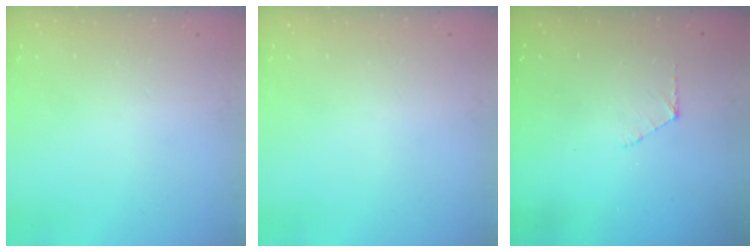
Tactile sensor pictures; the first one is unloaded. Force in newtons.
{"total": 0.0}
{"total": 5.6, "press": 5.6, "slide": 0.6}